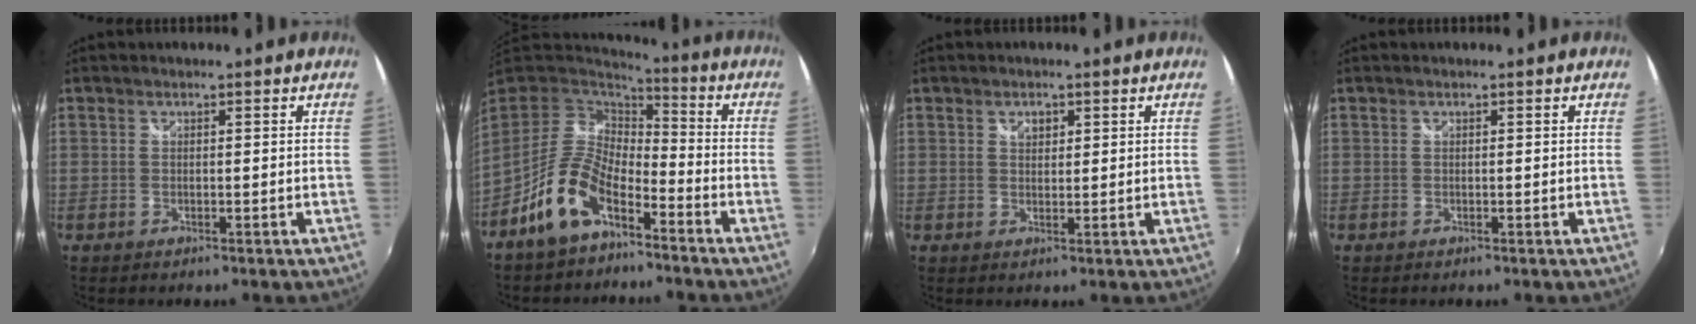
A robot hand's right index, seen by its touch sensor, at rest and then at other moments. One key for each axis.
{"total": 11.8, "fx": -7.0, "fy": 5.3, "fz": 7.9, "tx": -0.163, "ty": 0.007, "tz": -0.131}
{"total": 1.9, "fx": 0.9, "fy": 1.4, "fz": 1.0, "tx": -0.012, "ty": 0.004, "tz": 0.015}
{"total": 0.0}